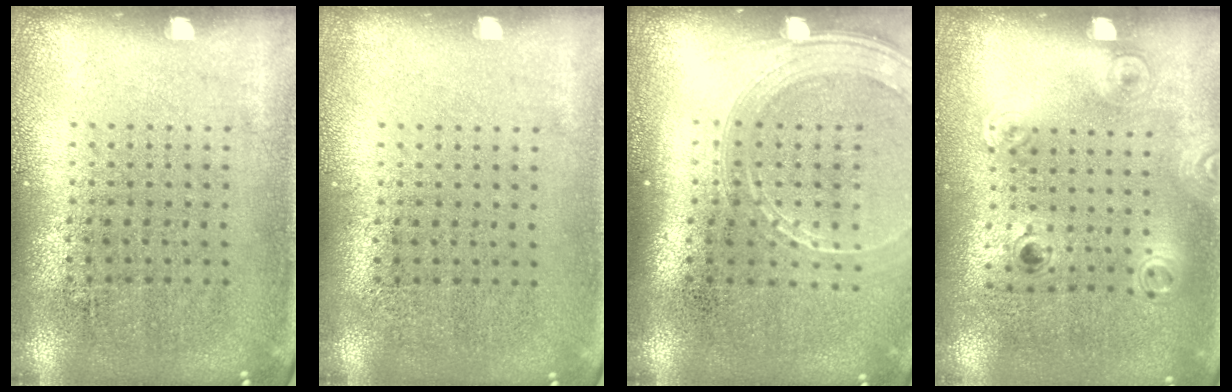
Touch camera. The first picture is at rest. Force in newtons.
{"total": 0.0}
{"total": 1.9, "press": 1.7, "slide": 0.8}
{"total": 1.1, "press": 0.8, "slide": 0.8}